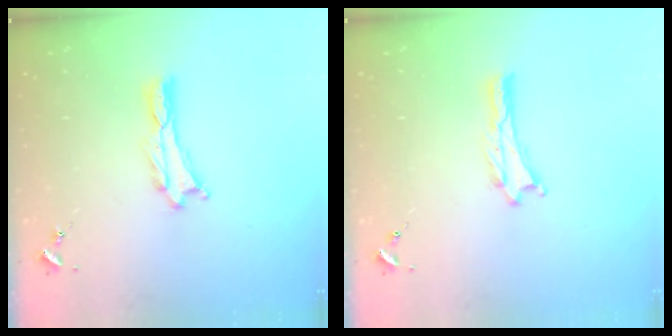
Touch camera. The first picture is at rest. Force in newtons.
{"total": 0.0}